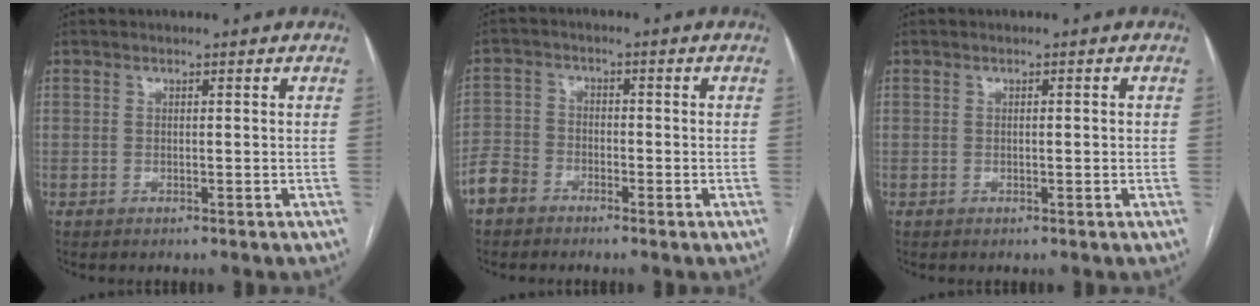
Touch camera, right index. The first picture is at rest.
{"total": 4.2, "force": [-3.1, 2.8, 0.6], "torque": [-0.015, 0.013, -0.071]}
{"total": 0.9, "force": [0.0, 0.2, 0.9], "torque": [-0.014, 0.001, 0.001]}